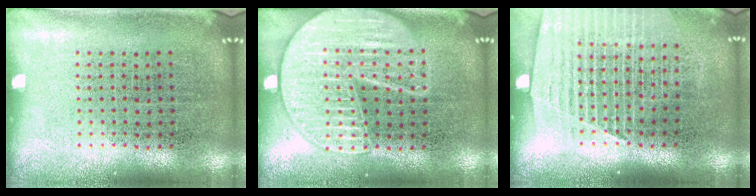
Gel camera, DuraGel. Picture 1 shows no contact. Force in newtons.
{"total": 2.5, "press": 2.5, "slide": 0.2}
{"total": 1.4, "press": 1.3, "slide": 0.5}